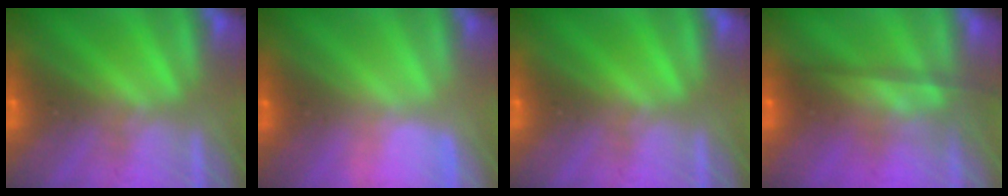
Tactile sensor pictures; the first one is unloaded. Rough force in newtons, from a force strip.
{"total": 2.9}
{"total": 0.0}
{"total": 6.9}